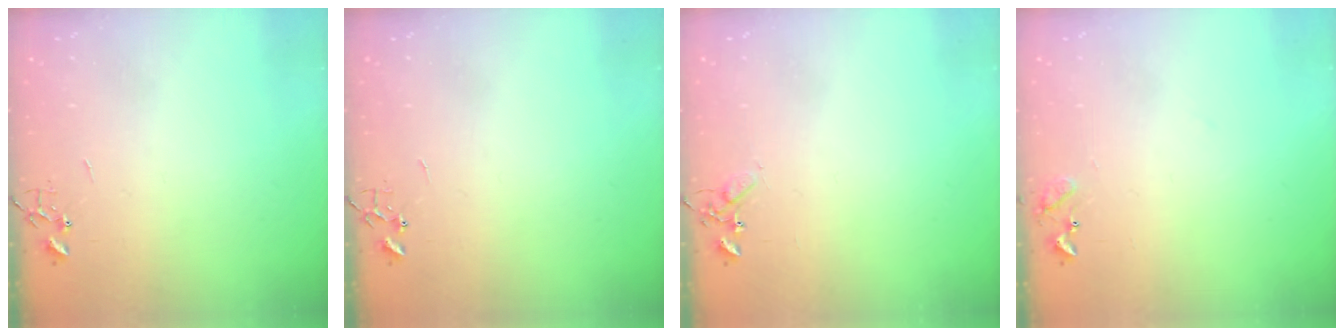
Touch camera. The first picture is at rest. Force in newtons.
{"total": 0.0}
{"total": 4.7, "press": 4.6, "slide": 0.6}
{"total": 8.4, "press": 8.4, "slide": 0.5}